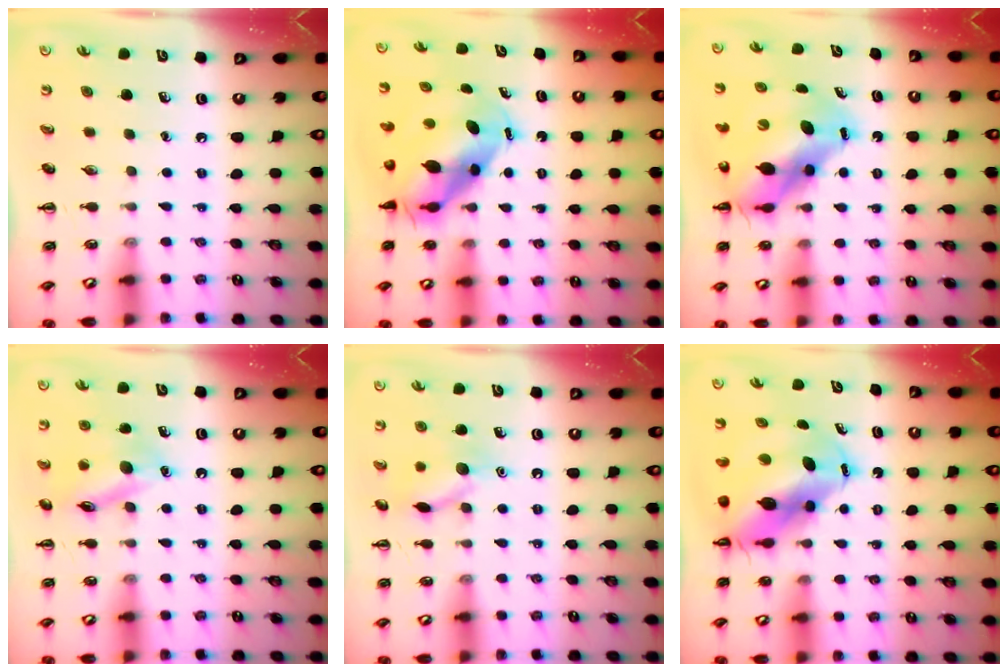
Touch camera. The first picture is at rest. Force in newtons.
{"total": 8.8, "press": 8.5, "slide": 2.2}
{"total": 12.1, "press": 11.6, "slide": 3.1}
{"total": 13.1, "press": 13.1, "slide": 0.9}
{"total": 11.2, "press": 11.2, "slide": 0.6}
{"total": 13.1, "press": 12.6, "slide": 3.5}